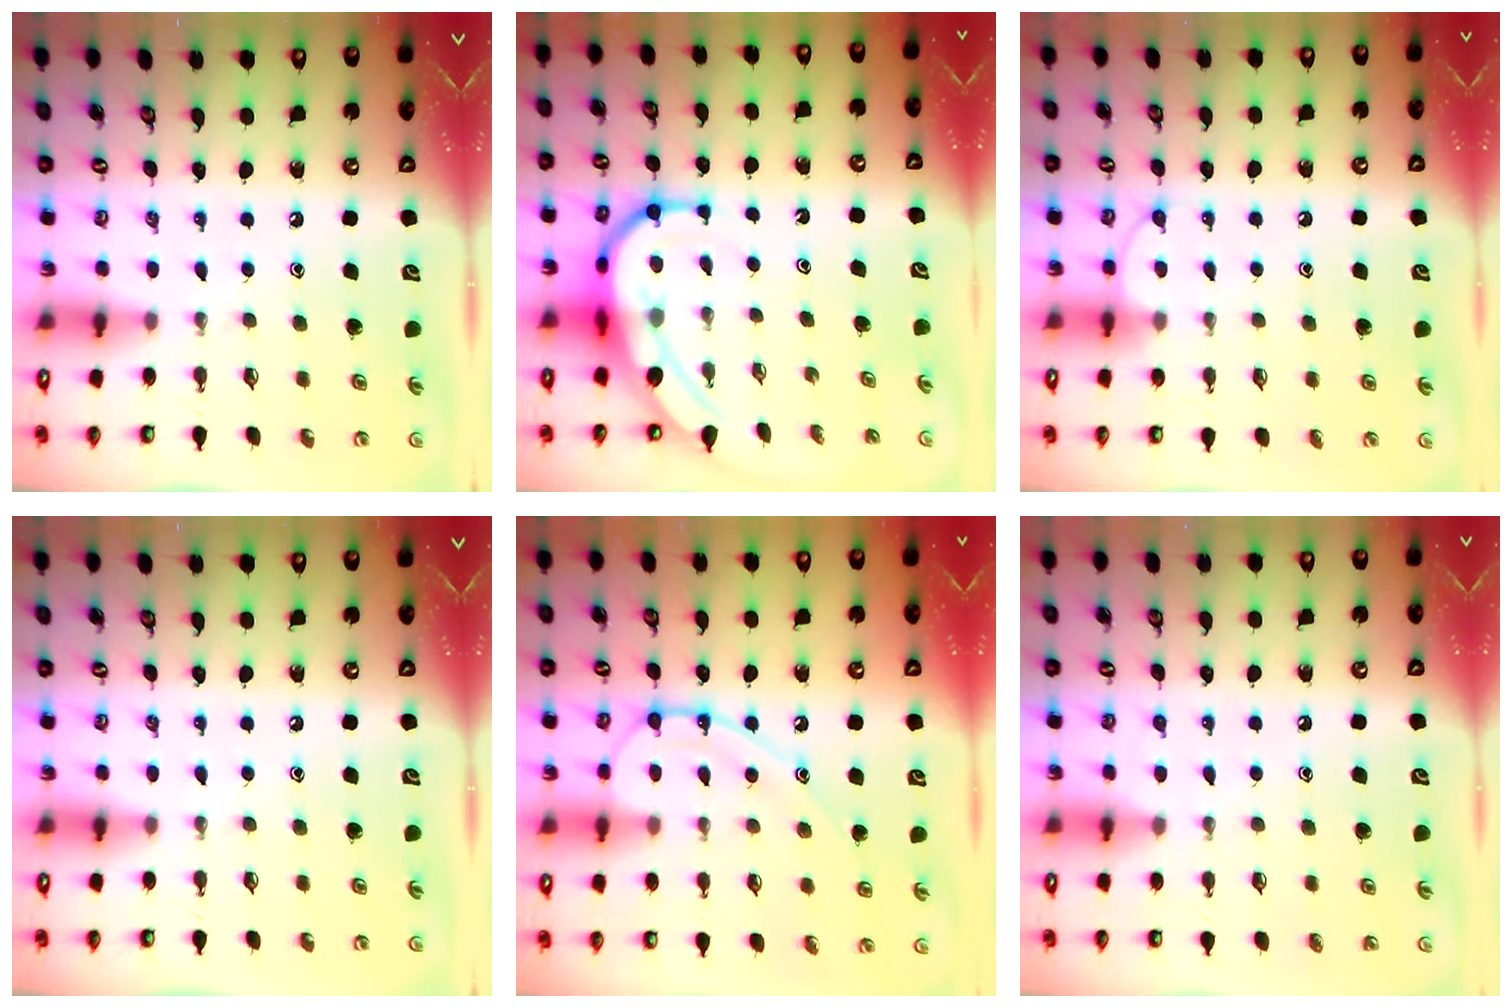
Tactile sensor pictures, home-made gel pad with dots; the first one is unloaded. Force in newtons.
{"total": 11.1, "press": 11.0, "slide": 1.2}
{"total": 5.8, "press": 5.8, "slide": 0.6}
{"total": 0.0}
{"total": 10.7, "press": 10.7, "slide": 0.4}
{"total": 2.6, "press": 2.6, "slide": 0.3}